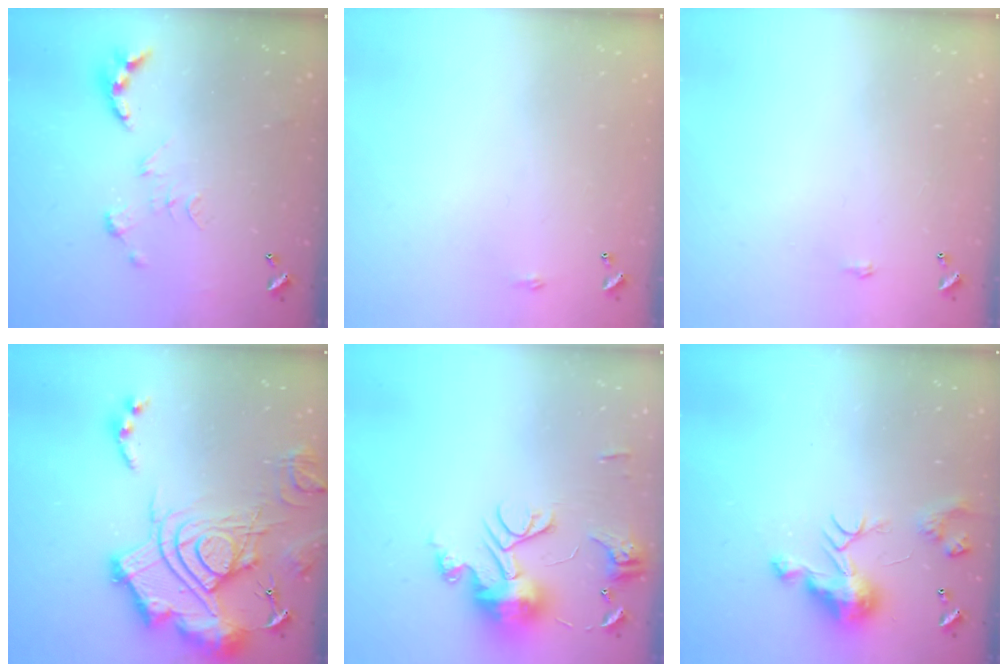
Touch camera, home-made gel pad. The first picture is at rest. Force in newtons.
{"total": 2.2, "press": 2.1, "slide": 0.4}
{"total": 0.6, "press": 0.6, "slide": 0.2}
{"total": 26.0, "press": 25.8, "slide": 3.2}
{"total": 13.5, "press": 13.5, "slide": 1.0}
{"total": 9.2, "press": 9.2, "slide": 0.5}